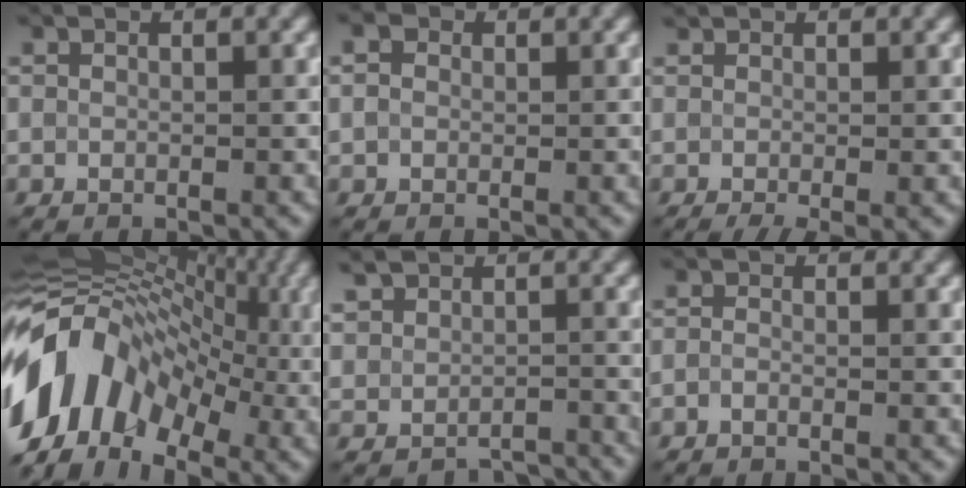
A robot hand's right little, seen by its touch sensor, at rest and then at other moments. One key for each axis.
{"total": 1.4, "fx": 0.2, "fy": 1.1, "fz": 0.7, "tx": -0.015, "ty": 0.005, "tz": -0.005}
{"total": 2.0, "fx": -0.5, "fy": 1.0, "fz": 1.7, "tx": -0.033, "ty": -0.008, "tz": -0.009}
{"total": 12.8, "fx": -3.0, "fy": 8.7, "fz": 8.9, "tx": -0.175, "ty": 0.025, "tz": -0.069}
{"total": 2.9, "fx": -0.4, "fy": 2.8, "fz": 0.7, "tx": 0.011, "ty": -0.004, "tz": -0.003}
{"total": 0.8, "fx": -0.6, "fy": -0.2, "fz": 0.4, "tx": -0.016, "ty": 0.001, "tz": -0.016}